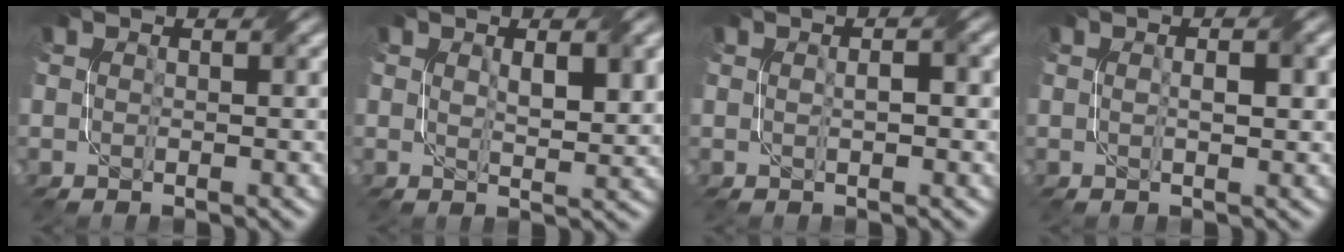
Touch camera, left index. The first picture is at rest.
{"total": 3.4, "force": [1.0, 1.1, 3.0], "torque": [-0.053, -0.003, 0.022]}
{"total": 1.9, "force": [0.3, 0.6, 1.8], "torque": [-0.022, -0.004, 0.003]}
{"total": 2.0, "force": [0.2, 0.5, 1.9], "torque": [-0.032, 0.004, 0.004]}